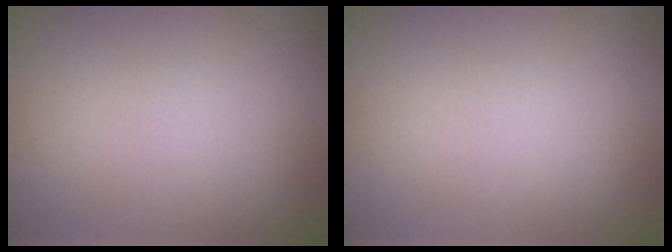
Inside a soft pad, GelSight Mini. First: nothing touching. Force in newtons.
{"total": 0.0}